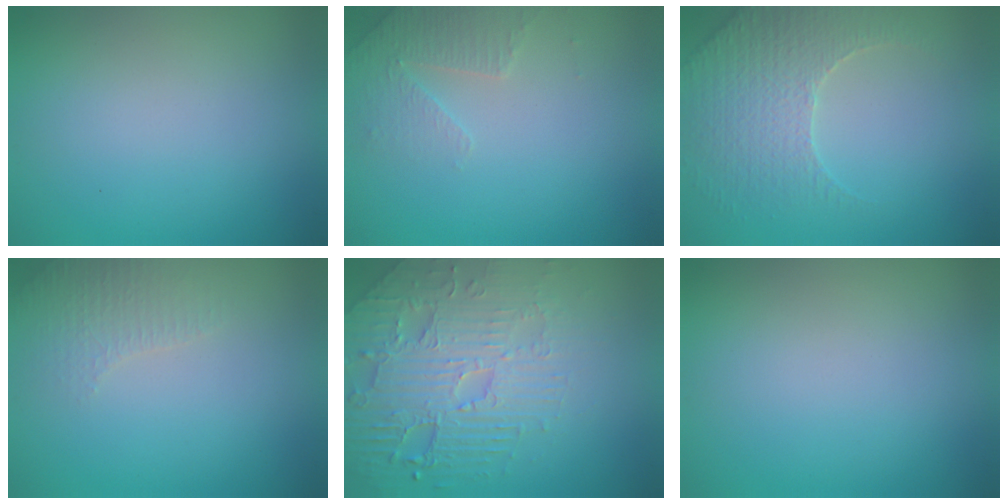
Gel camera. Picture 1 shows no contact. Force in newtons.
{"total": 2.3, "press": 2.2, "slide": 0.6}
{"total": 3.8, "press": 3.7, "slide": 0.9}
{"total": 2.0, "press": 1.9, "slide": 0.5}
{"total": 5.5, "press": 5.0, "slide": 2.4}
{"total": 0.0}